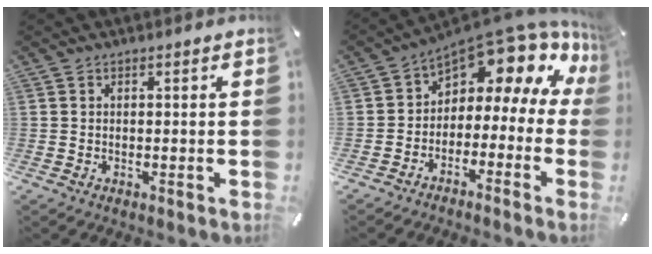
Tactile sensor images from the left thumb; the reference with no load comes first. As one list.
[{"total": 12.6, "force": [8.9, 5.6, 7.0], "torque": [-0.099, -0.084, 0.143]}]